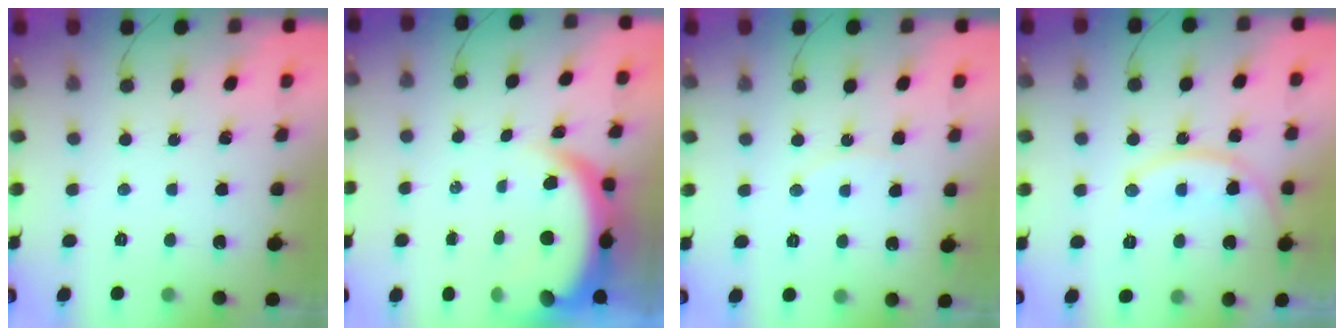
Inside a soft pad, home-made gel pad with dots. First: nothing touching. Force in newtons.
{"total": 7.0, "press": 7.0, "slide": 1.0}
{"total": 6.0, "press": 6.0, "slide": 0.4}
{"total": 13.2, "press": 13.2, "slide": 0.5}